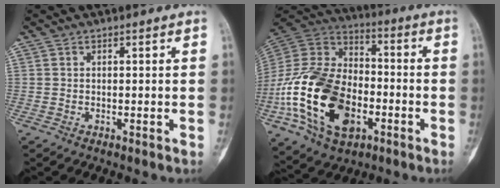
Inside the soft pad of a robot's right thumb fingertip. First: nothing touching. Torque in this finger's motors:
{"motor_torque": [2.74, 2.27, 1.48, -1.30, 0.29]}